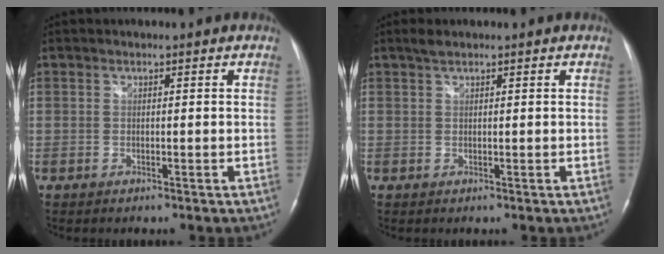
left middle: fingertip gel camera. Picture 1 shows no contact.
{"total": 1.3, "force": [1.1, 0.3, 0.7], "torque": [-0.020, 0.007, 0.024]}